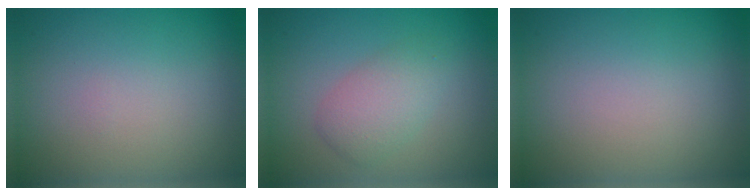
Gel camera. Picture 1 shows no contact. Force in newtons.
{"total": 2.7, "press": 2.7, "slide": 0.1}
{"total": 0.0}